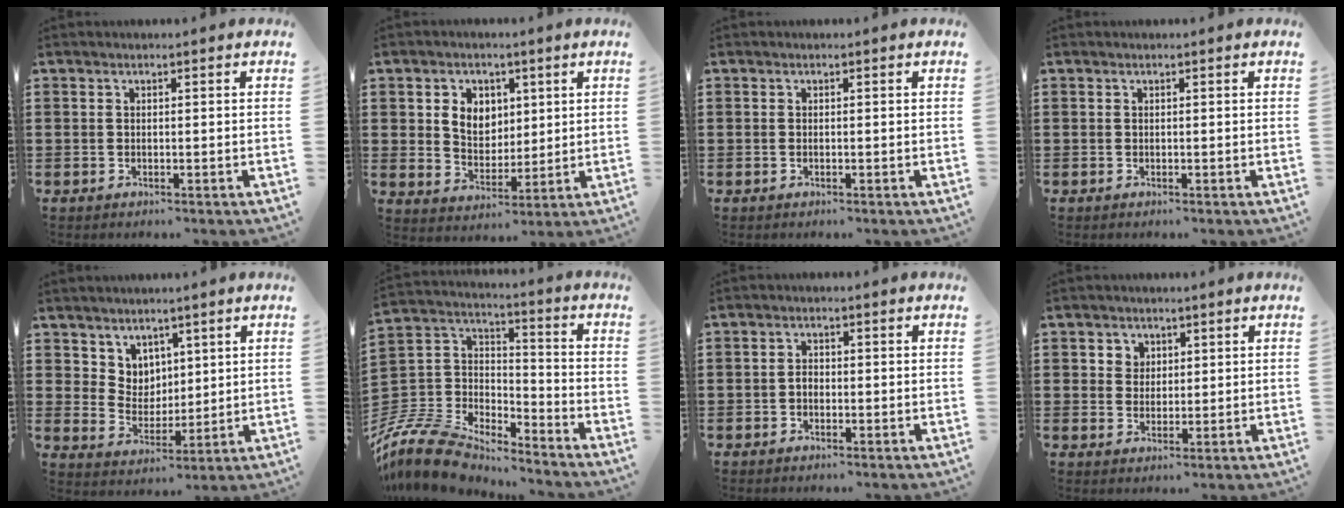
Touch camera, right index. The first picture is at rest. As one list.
[{"total": 5.3, "force": [1.8, 4.5, 2.2], "torque": [-0.055, 0.012, 0.029]}, {"total": 0.0}, {"total": 0.0}, {"total": 5.3, "force": [3.7, 3.8, -0.2], "torque": [-0.023, -0.005, 0.071]}, {"total": 10.5, "force": [-9.4, 3.7, 3.0], "torque": [-0.097, 0.002, -0.191]}, {"total": 1.5, "force": [-0.5, 1.0, 1.0], "torque": [-0.021, 0.003, -0.010]}, {"total": 2.5, "force": [1.2, 2.2, 0.2], "torque": [-0.014, 0.011, 0.021]}]